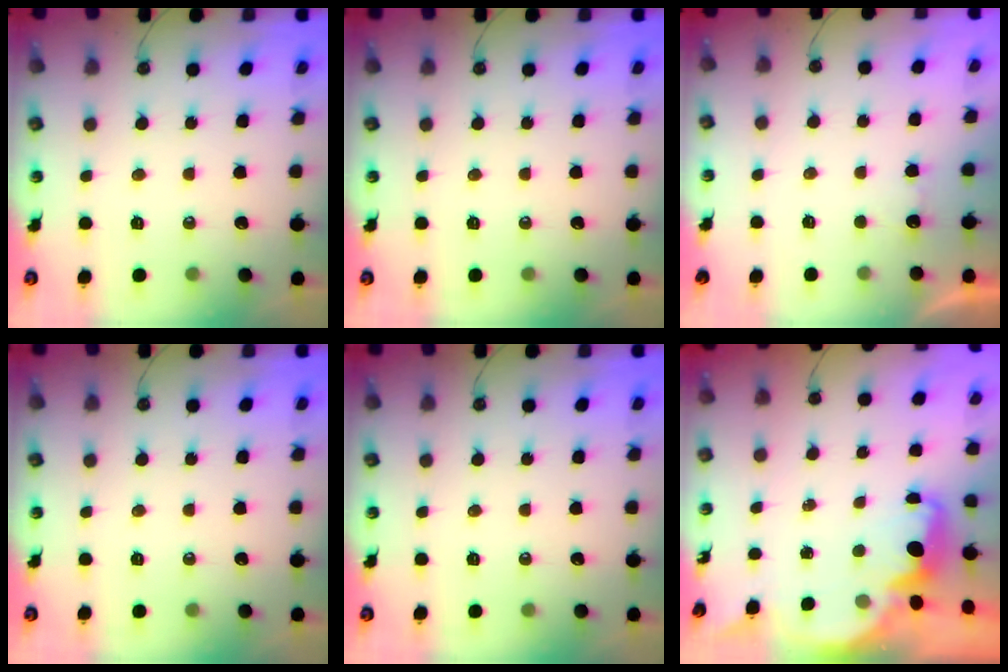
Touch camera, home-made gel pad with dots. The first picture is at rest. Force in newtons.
{"total": 0.0}
{"total": 1.0, "press": 0.7, "slide": 0.6}
{"total": 0.0}
{"total": 0.0}
{"total": 2.3, "press": 2.2, "slide": 0.6}